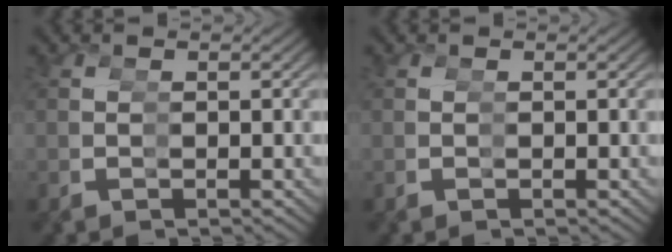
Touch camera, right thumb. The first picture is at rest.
{"total": 0.0}